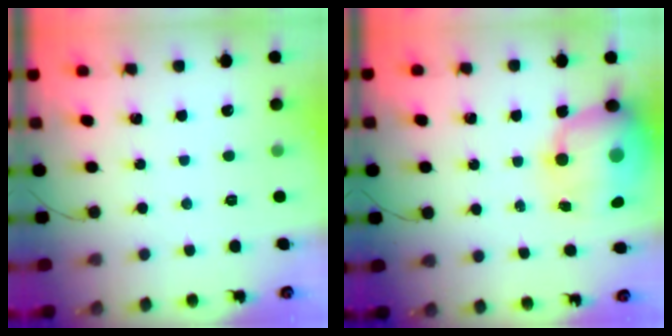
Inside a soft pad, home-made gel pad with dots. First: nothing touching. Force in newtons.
{"total": 17.5, "press": 16.9, "slide": 4.4}